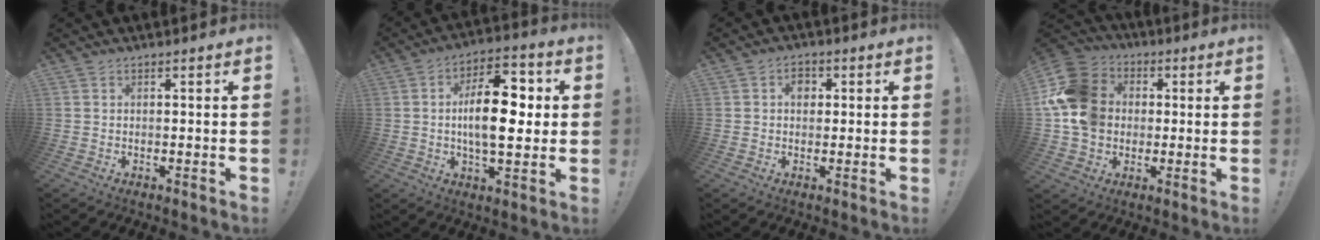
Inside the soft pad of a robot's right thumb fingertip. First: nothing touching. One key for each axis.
{"total": 16.6, "fx": 0.5, "fy": 8.1, "fz": 14.5, "tx": -0.224, "ty": 0.001, "tz": 0.001}
{"total": 3.9, "fx": 0.7, "fy": 3.0, "fz": 2.3, "tx": -0.032, "ty": 0.003, "tz": 0.009}
{"total": 17.1, "fx": 1.3, "fy": 14.3, "fz": 9.2, "tx": -0.165, "ty": 0.004, "tz": 0.029}